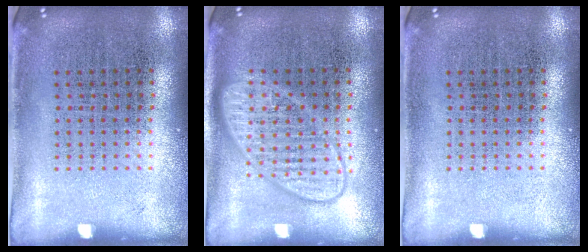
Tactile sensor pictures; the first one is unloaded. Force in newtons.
{"total": 2.9, "press": 2.9, "slide": 0.4}
{"total": 0.0}